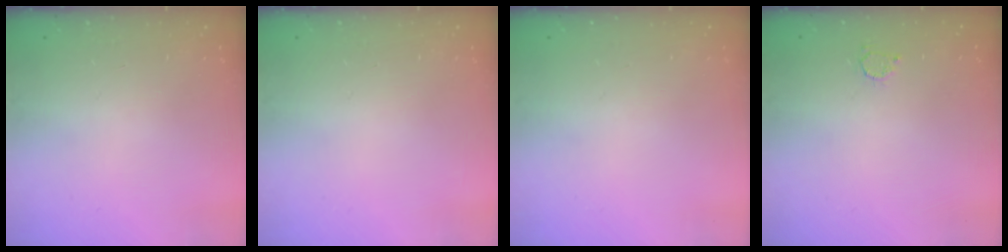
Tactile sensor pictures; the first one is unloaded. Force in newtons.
{"total": 0.0}
{"total": 0.0}
{"total": 2.4, "press": 2.4, "slide": 0.4}